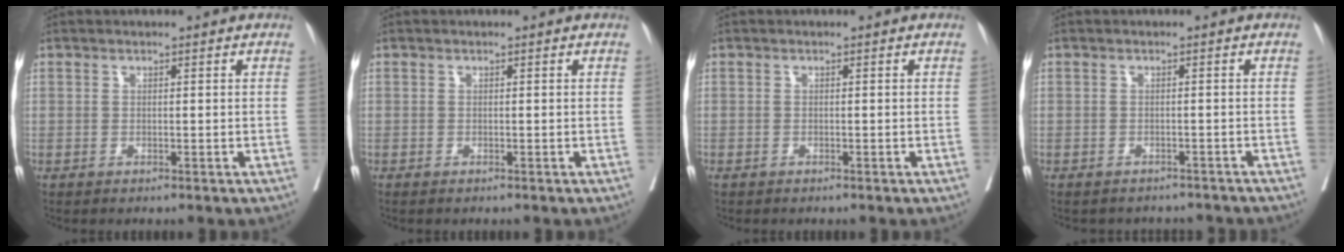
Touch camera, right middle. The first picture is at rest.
{"total": 0.0}
{"total": 1.1, "force": [-0.8, 0.0, 0.9], "torque": [-0.018, 0.006, -0.002]}
{"total": 5.9, "force": [-5.5, 2.2, 0.8], "torque": [-0.006, 0.005, -0.056]}